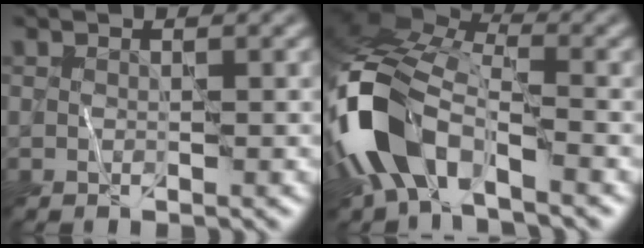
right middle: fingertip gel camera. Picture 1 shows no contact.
{"total": 11.5, "force": [-5.3, 6.1, 8.2], "torque": [-0.169, -0.005, -0.107]}